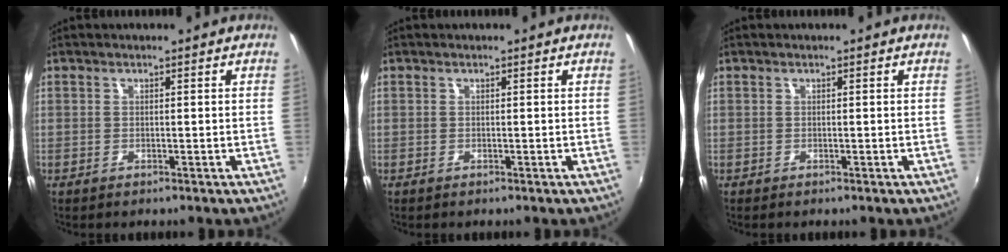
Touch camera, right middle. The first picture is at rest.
{"total": 0.0}
{"total": 0.0}